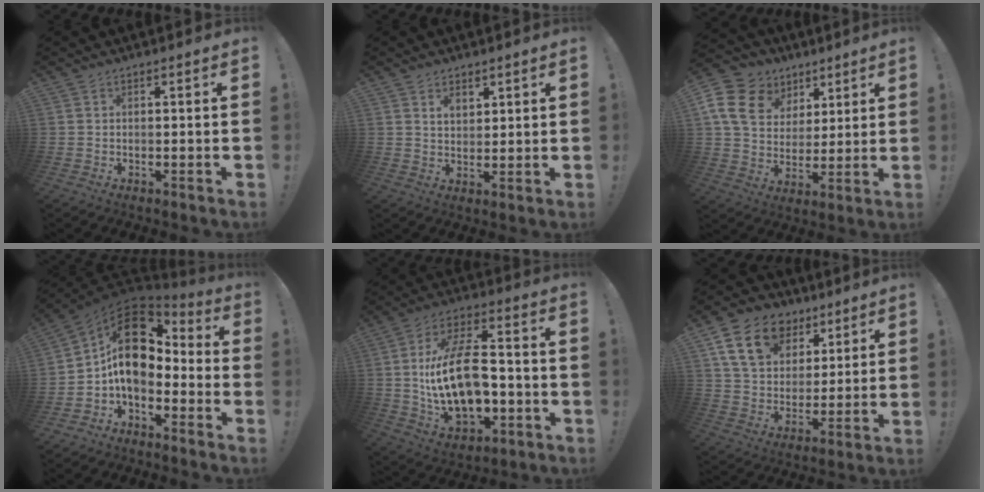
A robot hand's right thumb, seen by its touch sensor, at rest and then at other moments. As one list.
[{"total": 3.8, "force": [2.6, 2.4, 1.4], "torque": [-0.018, -0.017, 0.047]}, {"total": 16.5, "force": [7.2, 12.6, 7.8], "torque": [-0.122, -0.030, 0.148]}, {"total": 16.3, "force": [2.5, 11.0, 11.8], "torque": [-0.182, -0.004, 0.049]}, {"total": 21.2, "force": [-2.0, 12.0, 17.4], "torque": [-0.320, 0.006, -0.035]}, {"total": 17.8, "force": [8.4, 12.6, 9.3], "torque": [-0.145, -0.031, 0.160]}]